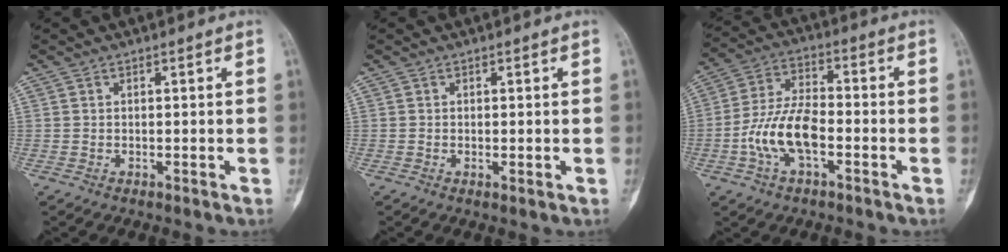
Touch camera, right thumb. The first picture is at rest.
{"total": 0.7, "force": [-0.1, 0.2, 0.6], "torque": [-0.009, -0.002, -0.002]}
{"total": 11.2, "force": [-3.3, 5.4, 9.3], "torque": [-0.185, 0.031, -0.068]}